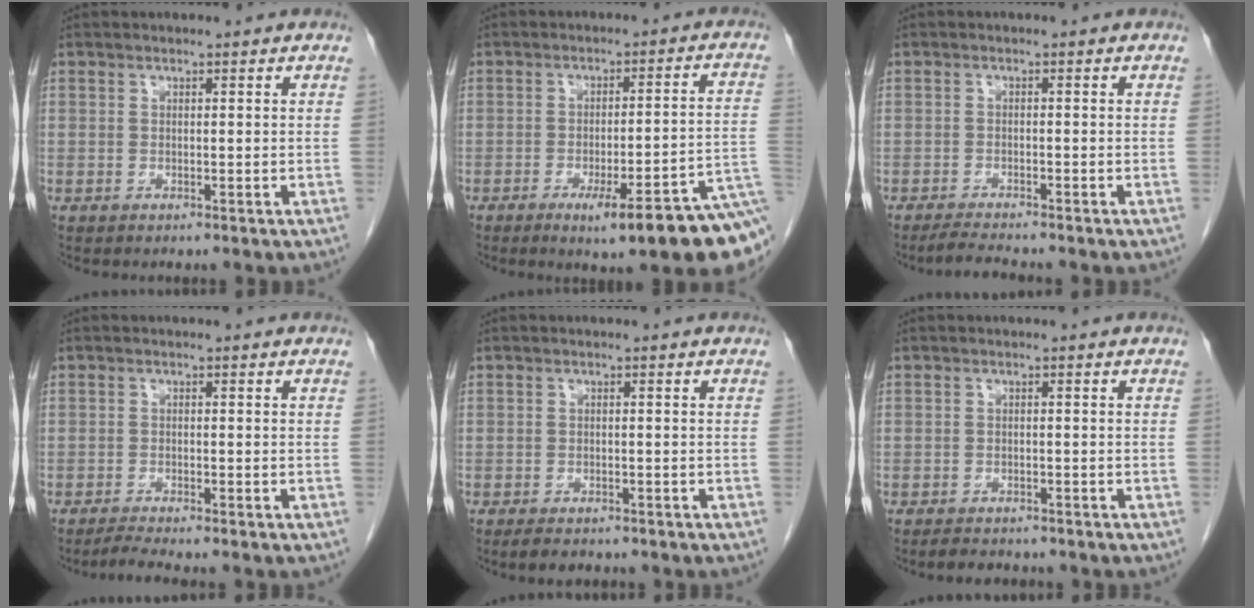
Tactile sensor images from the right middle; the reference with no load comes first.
{"total": 13.3, "force": [-7.6, 0.8, 10.9], "torque": [-0.075, 0.003, -0.100]}
{"total": 2.9, "force": [-2.7, -0.2, 1.0], "torque": [-0.027, -0.014, -0.050]}
{"total": 2.3, "force": [-2.1, -0.7, 0.8], "torque": [-0.025, -0.011, -0.042]}
{"total": 2.7, "force": [-2.2, 1.0, 1.2], "torque": [-0.023, -0.004, -0.031]}
{"total": 2.7, "force": [-2.4, 1.0, 0.7], "torque": [-0.018, -0.005, -0.036]}